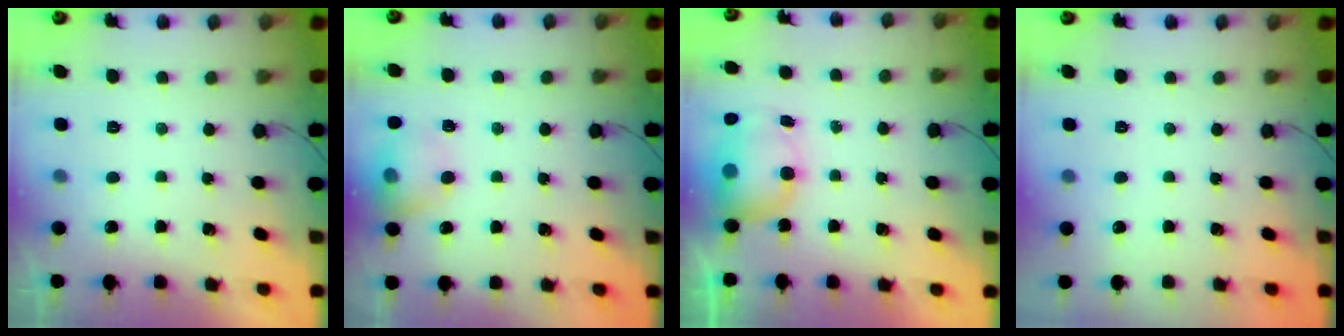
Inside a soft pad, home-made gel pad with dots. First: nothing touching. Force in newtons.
{"total": 12.0, "press": 11.9, "slide": 1.6}
{"total": 8.3, "press": 7.7, "slide": 3.0}
{"total": 0.0}